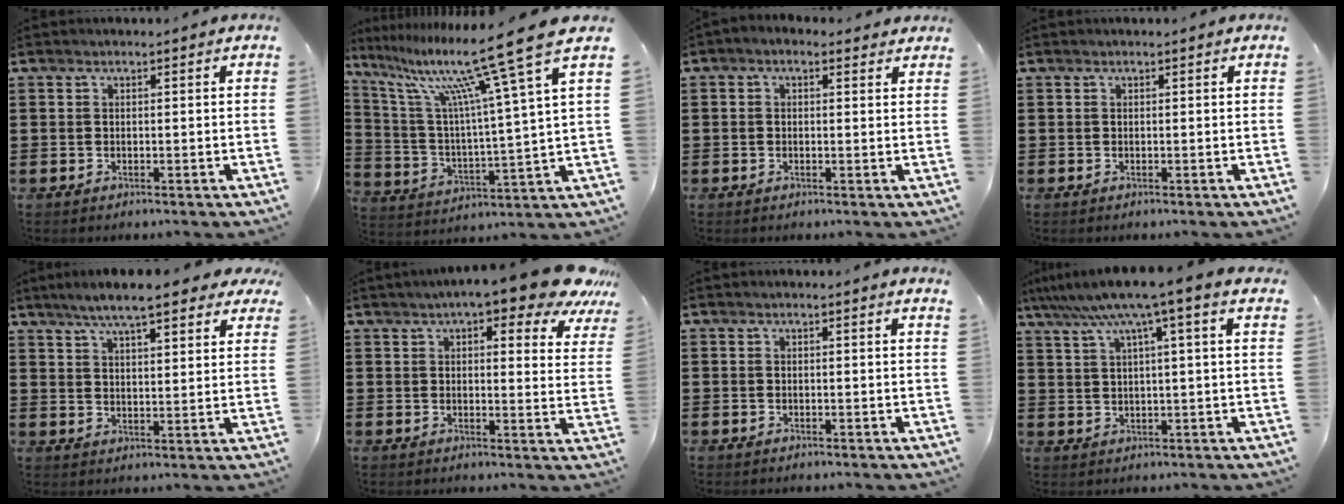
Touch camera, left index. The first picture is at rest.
{"total": 14.9, "force": [10.9, 0.0, 10.2], "torque": [-0.211, -0.069, 0.167]}
{"total": 1.0, "force": [0.2, 0.6, 0.8], "torque": [-0.017, 0.003, 0.003]}
{"total": 0.0}
{"total": 8.0, "force": [6.7, 1.1, 4.2], "torque": [-0.092, -0.012, 0.119]}
{"total": 9.0, "force": [7.2, 1.2, 5.3], "torque": [-0.092, -0.030, 0.124]}
{"total": 0.6, "force": [0.4, -0.2, 0.4], "torque": [-0.007, -0.003, 0.008]}
{"total": 7.2, "force": [4.6, -0.2, 5.5], "torque": [-0.121, -0.013, 0.076]}